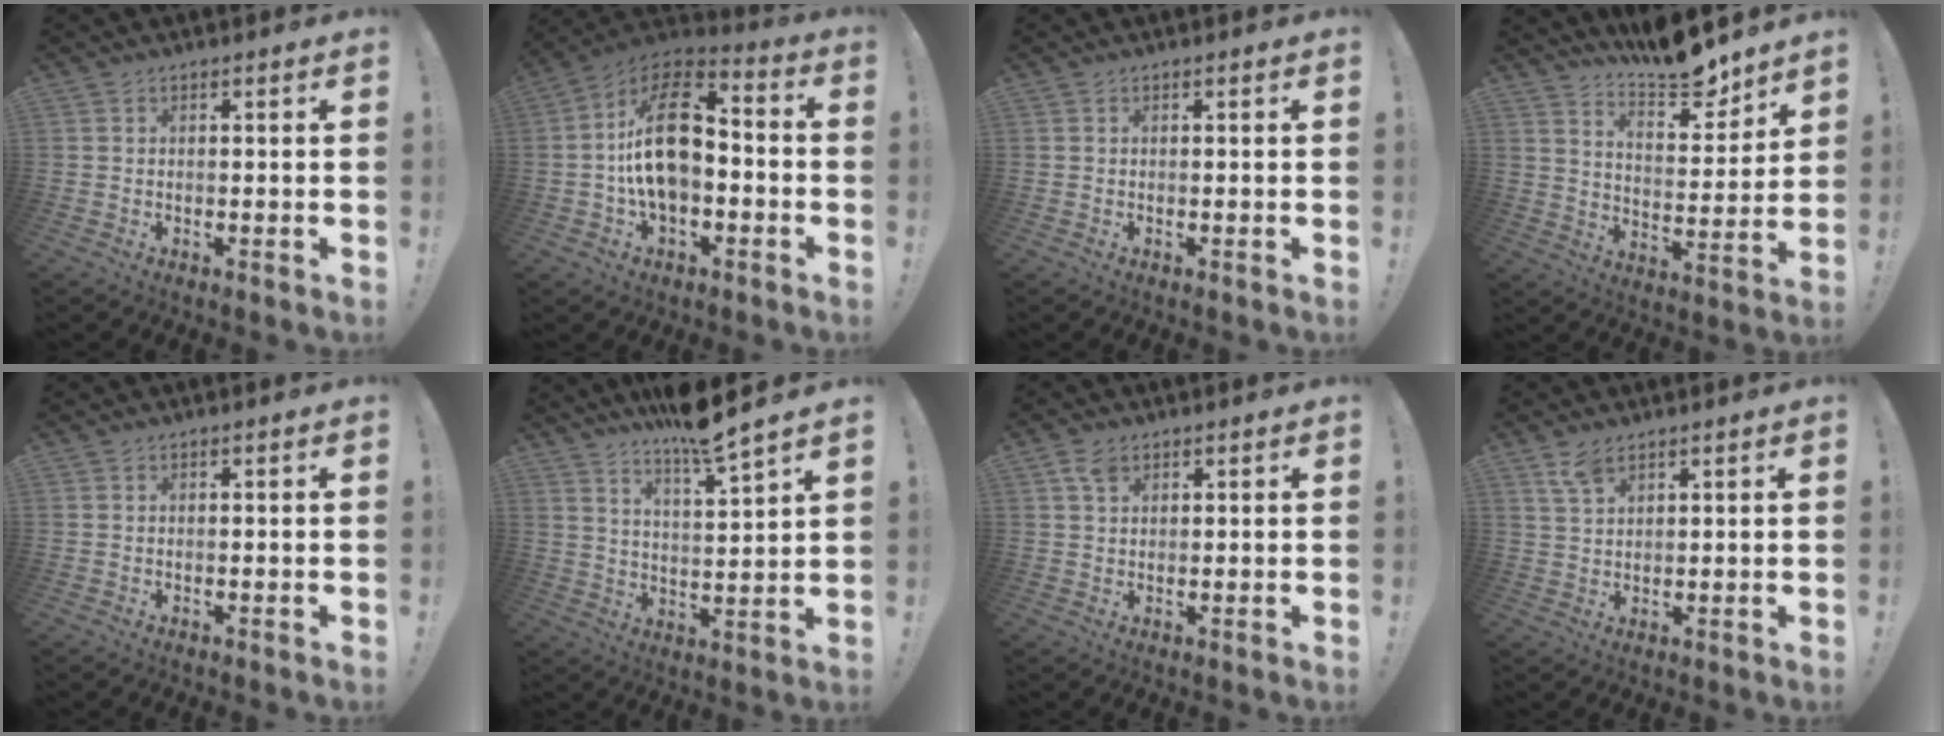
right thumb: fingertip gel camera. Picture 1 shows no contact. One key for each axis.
{"total": 18.5, "fx": -1.3, "fy": 11.4, "fz": 14.4, "tx": -0.241, "ty": 0.030, "tz": -0.016}
{"total": 0.0}
{"total": 12.1, "fx": 10.7, "fy": 2.9, "fz": 4.8, "tx": -0.073, "ty": -0.084, "tz": 0.190}
{"total": 0.0}
{"total": 10.1, "fx": 8.6, "fy": -0.3, "fz": 5.2, "tx": -0.092, "ty": -0.062, "tz": 0.141}
{"total": 3.8, "fx": 2.1, "fy": 2.3, "fz": 2.2, "tx": -0.042, "ty": 0.000, "tz": 0.040}
{"total": 5.5, "fx": 3.8, "fy": 2.6, "fz": 2.9, "tx": -0.053, "ty": -0.014, "tz": 0.072}